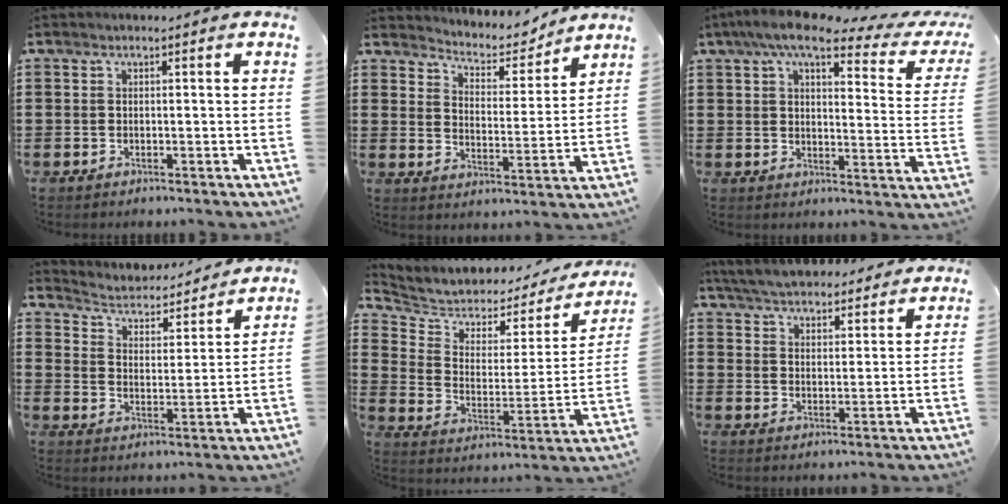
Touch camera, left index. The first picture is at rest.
{"total": 4.7, "force": [4.5, 1.2, 0.8], "torque": [-0.034, -0.035, 0.070]}
{"total": 8.8, "force": [6.3, 1.7, 6.0], "torque": [-0.121, -0.019, 0.104]}
{"total": 3.1, "force": [3.0, 0.6, 0.5], "torque": [-0.031, -0.030, 0.041]}
{"total": 4.5, "force": [4.0, 1.9, 0.3], "torque": [-0.043, -0.034, 0.064]}
{"total": 5.5, "force": [5.4, 0.5, 0.7], "torque": [-0.038, -0.028, 0.096]}